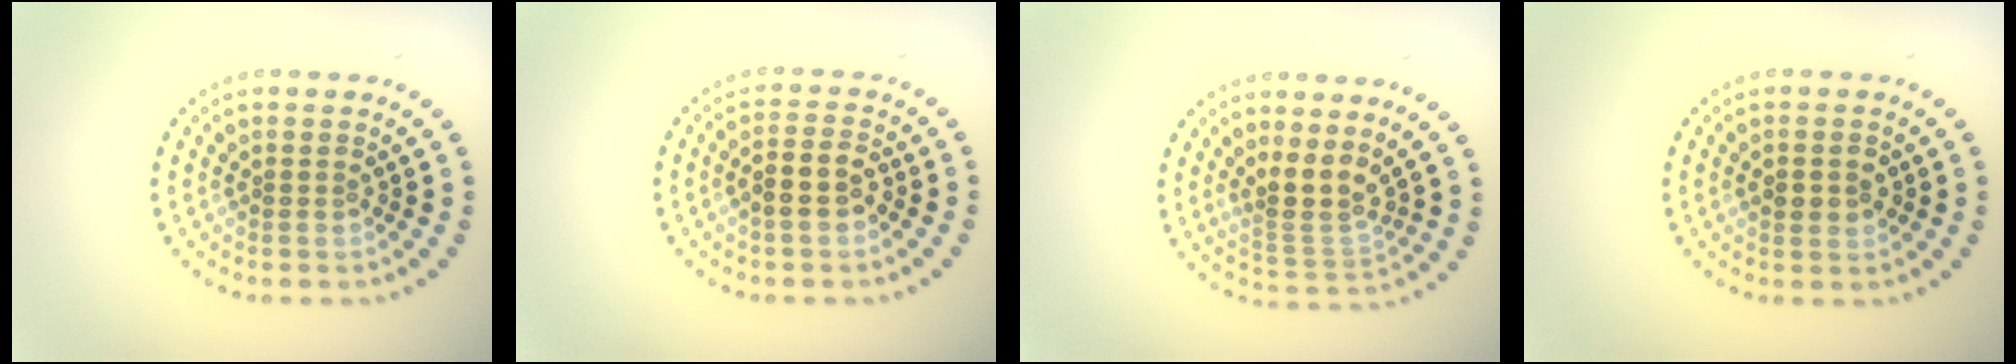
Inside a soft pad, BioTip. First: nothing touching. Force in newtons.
{"total": 2.6, "press": 2.4, "slide": 1.0}
{"total": 3.2, "press": 2.3, "slide": 2.2}
{"total": 1.8, "press": 1.8, "slide": 0.1}